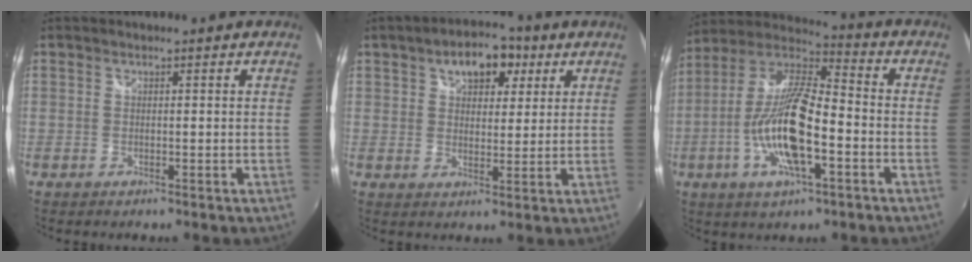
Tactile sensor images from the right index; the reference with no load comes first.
{"total": 9.2, "force": [4.5, 5.3, 5.9], "torque": [-0.092, 0.027, 0.069]}
{"total": 17.0, "force": [-5.1, 4.8, 15.4], "torque": [-0.309, -0.004, -0.100]}